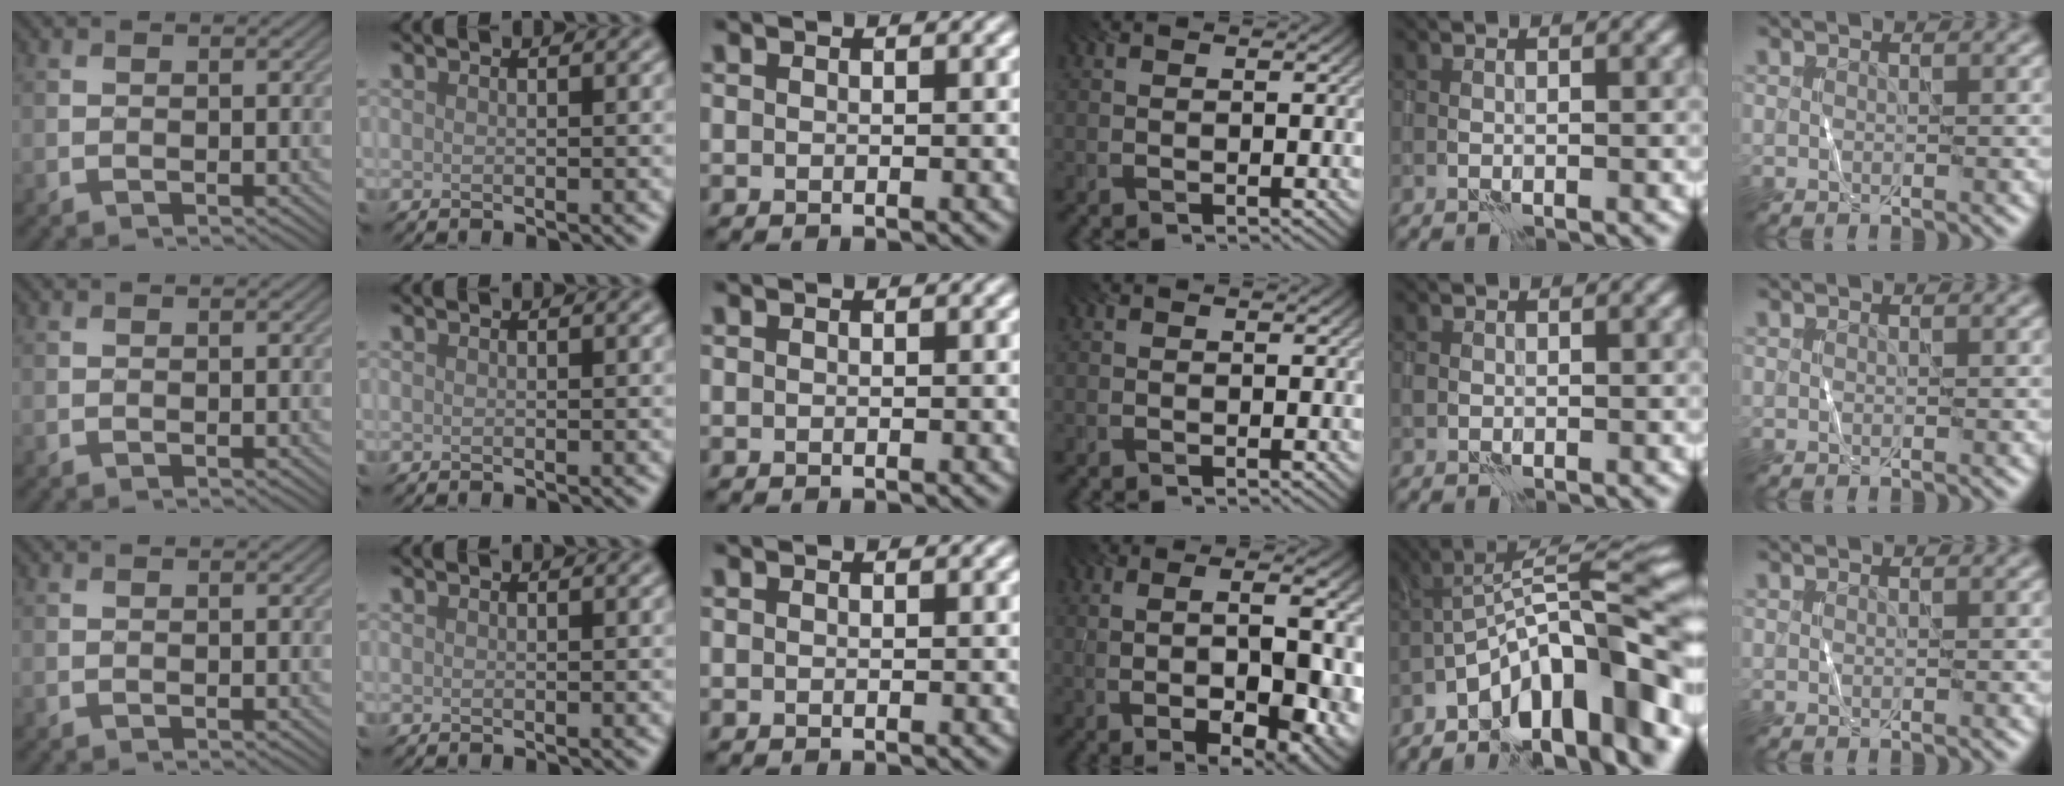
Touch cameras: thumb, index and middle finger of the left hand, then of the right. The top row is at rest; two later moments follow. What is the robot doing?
{"motion": "wrap", "object": "sponge"}